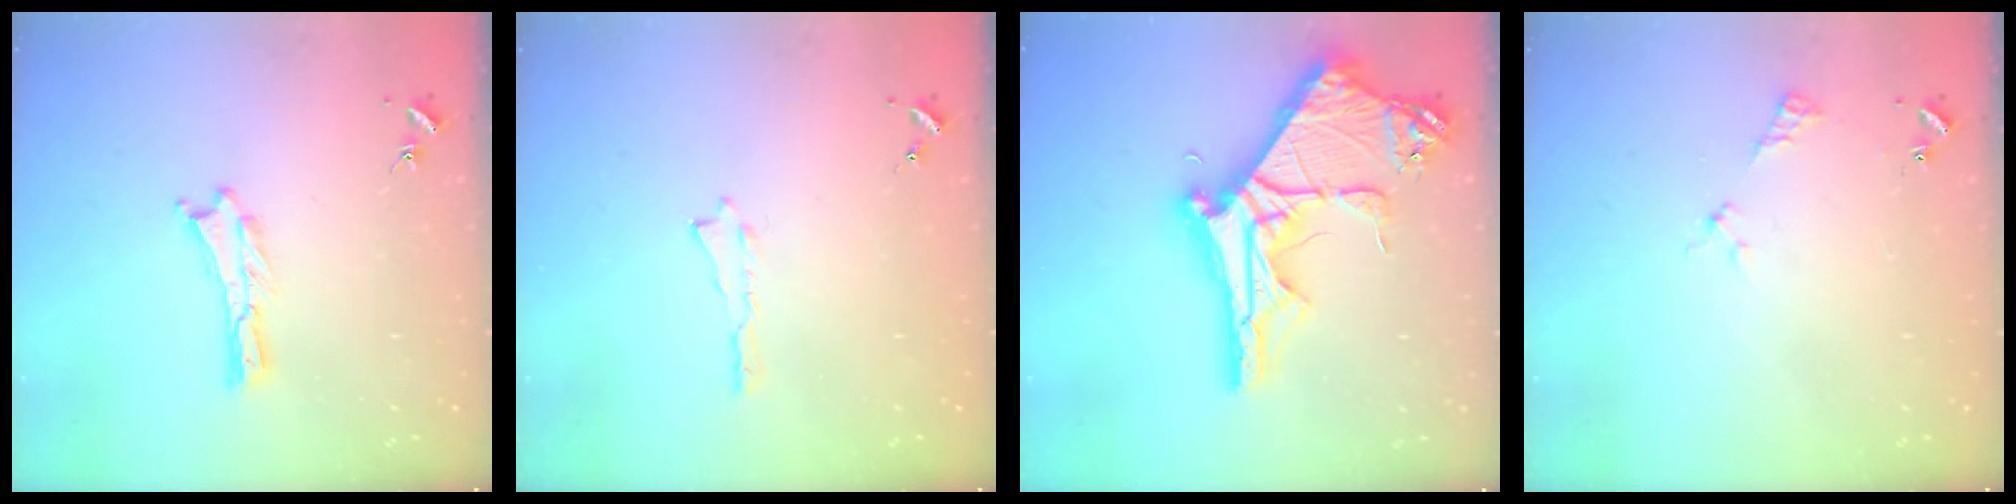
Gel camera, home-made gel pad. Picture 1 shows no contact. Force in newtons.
{"total": 0.0}
{"total": 11.6, "press": 11.6, "slide": 1.2}
{"total": 2.5, "press": 2.5, "slide": 0.3}